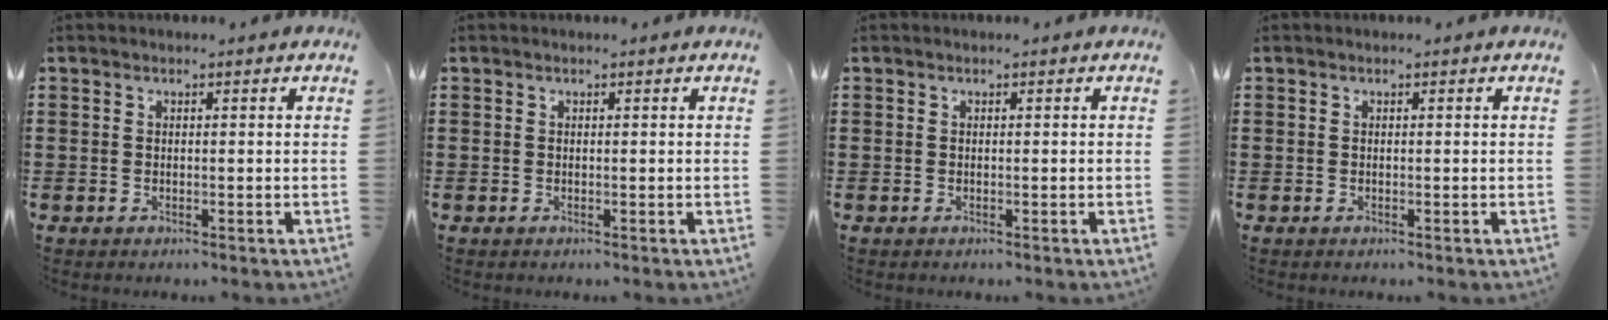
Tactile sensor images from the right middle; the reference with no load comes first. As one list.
[{"total": 0.0}, {"total": 0.0}, {"total": 0.0}]